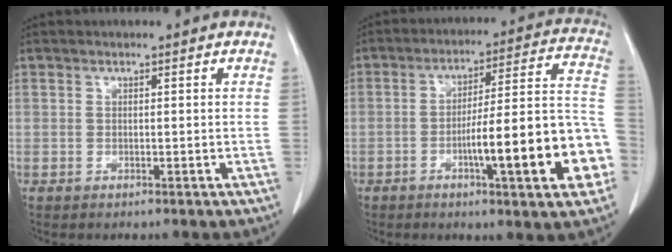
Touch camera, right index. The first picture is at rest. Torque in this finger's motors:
{"motor_torque": [1.52, -0.62, 0.68, 0.19]}